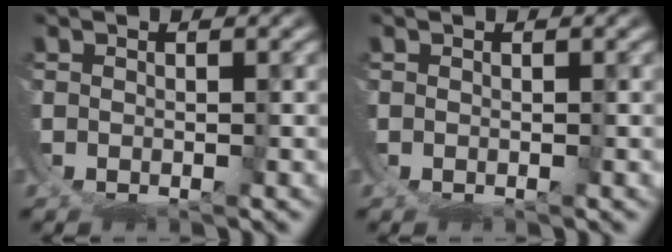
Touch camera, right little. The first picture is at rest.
{"total": 0.0}